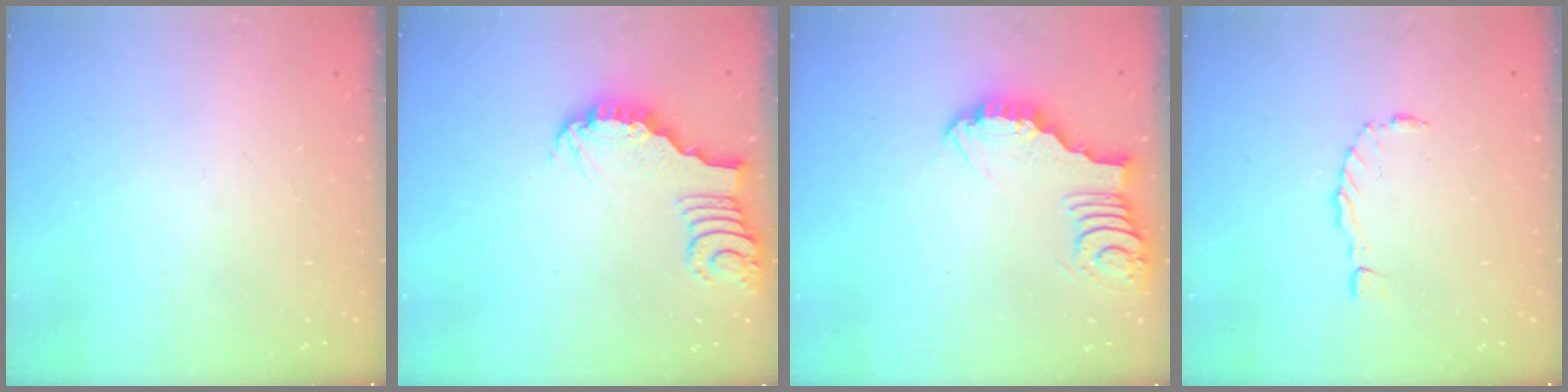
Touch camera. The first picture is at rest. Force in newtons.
{"total": 3.1, "press": 3.1, "slide": 0.3}
{"total": 3.9, "press": 3.9, "slide": 0.4}
{"total": 1.5, "press": 1.4, "slide": 0.3}